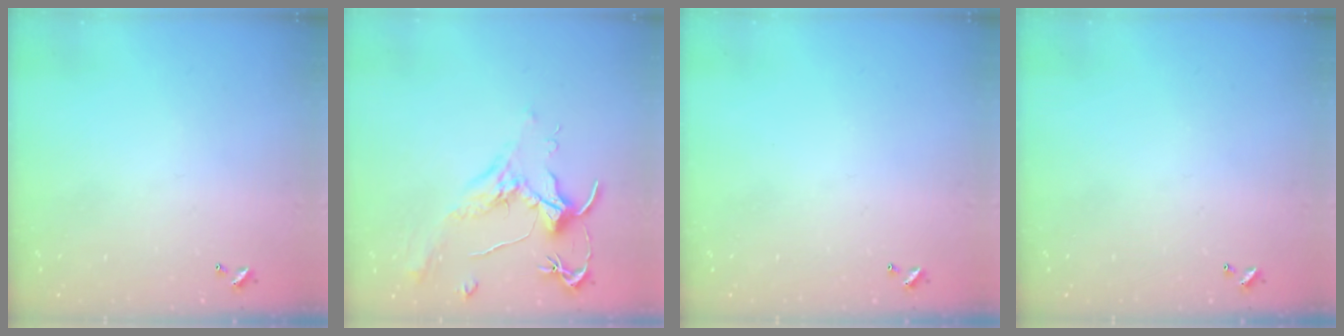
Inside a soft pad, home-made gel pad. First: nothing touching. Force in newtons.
{"total": 1.8, "press": 1.7, "slide": 0.8}
{"total": 0.0}
{"total": 0.0}